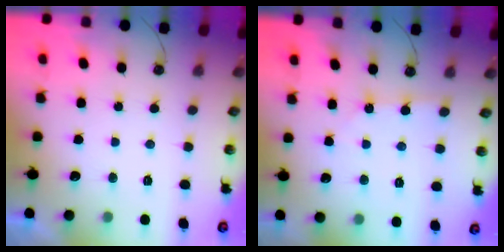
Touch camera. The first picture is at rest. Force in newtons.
{"total": 2.1, "press": 2.1, "slide": 0.3}